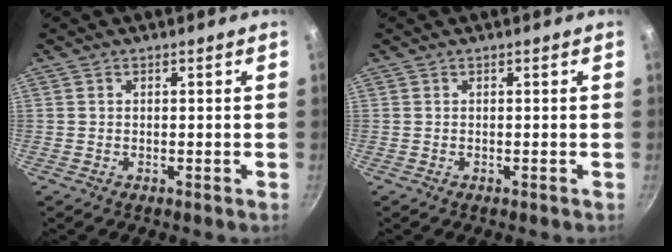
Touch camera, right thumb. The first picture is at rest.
{"total": 0.0}